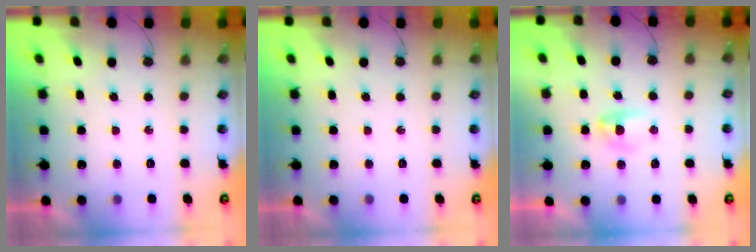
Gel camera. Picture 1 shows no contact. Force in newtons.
{"total": 0.0}
{"total": 9.8, "press": 5.1, "slide": 8.4}